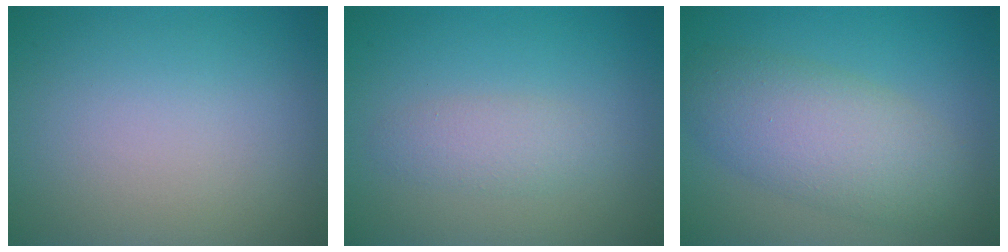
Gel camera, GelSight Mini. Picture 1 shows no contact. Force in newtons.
{"total": 1.9, "press": 1.9, "slide": 0.1}
{"total": 6.1, "press": 6.1, "slide": 0.2}